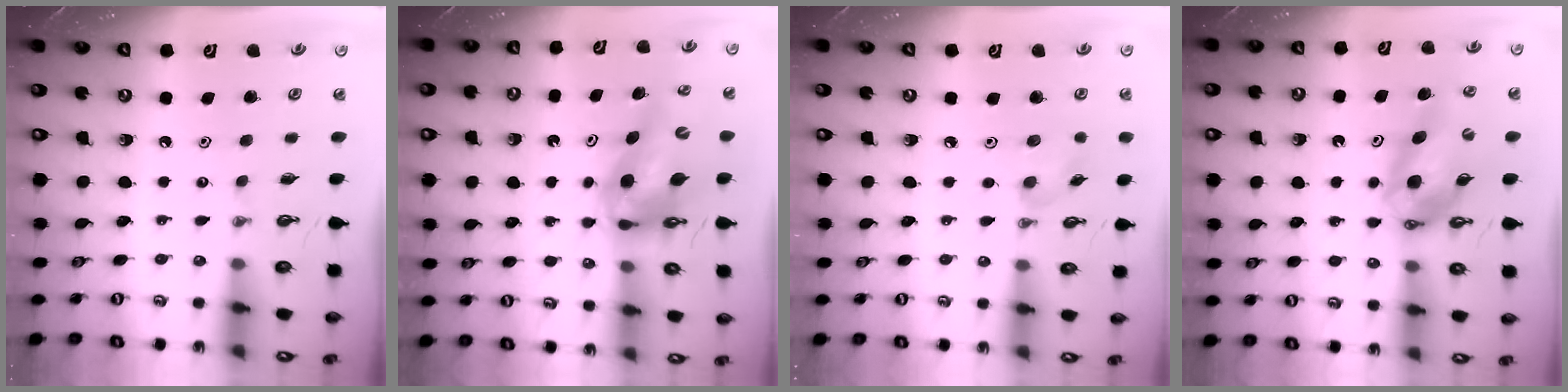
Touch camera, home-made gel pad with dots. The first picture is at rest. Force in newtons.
{"total": 10.2, "press": 10.2, "slide": 1.1}
{"total": 5.6, "press": 5.6, "slide": 0.6}
{"total": 11.3, "press": 11.2, "slide": 1.0}